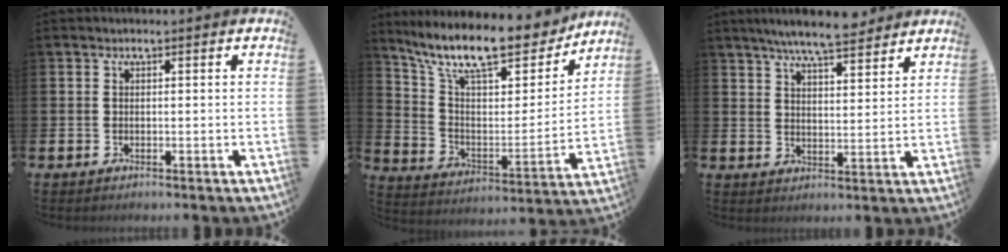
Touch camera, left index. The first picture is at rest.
{"total": 13.0, "force": [10.9, 3.7, 6.0], "torque": [-0.140, -0.070, 0.187]}
{"total": 6.8, "force": [6.4, 0.6, 2.3], "torque": [-0.049, -0.028, 0.112]}